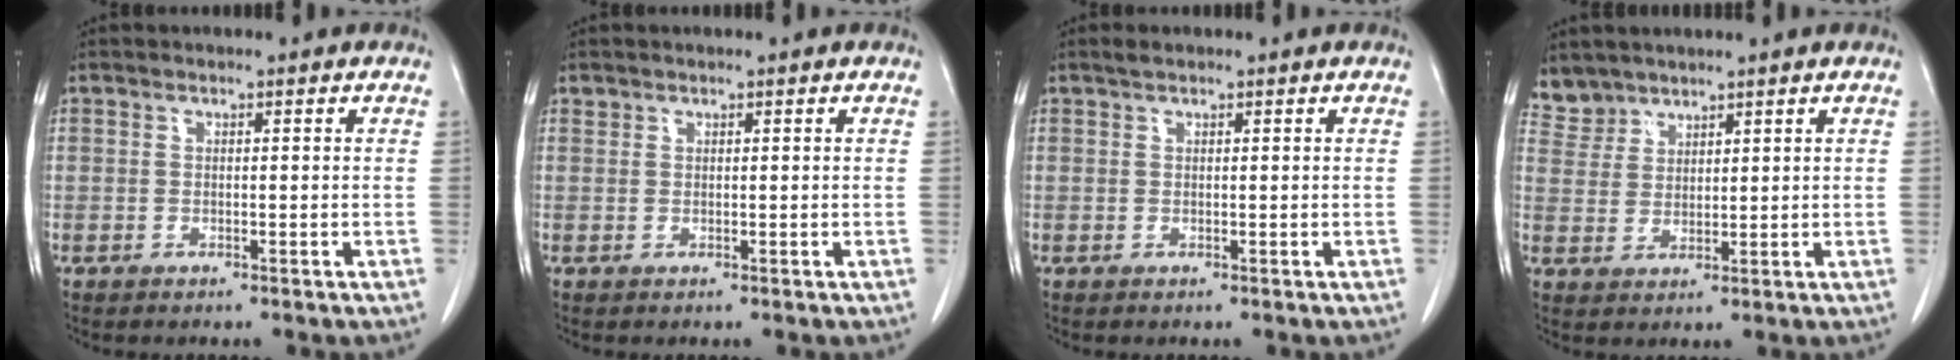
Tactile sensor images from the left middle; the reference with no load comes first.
{"total": 0.5, "force": [0.4, 0.3, 0.0], "torque": [-0.001, 0.004, 0.007]}
{"total": 0.9, "force": [0.8, 0.2, 0.5], "torque": [-0.015, 0.007, 0.015]}
{"total": 3.9, "force": [3.5, 1.5, -0.6], "torque": [0.014, 0.006, 0.077]}